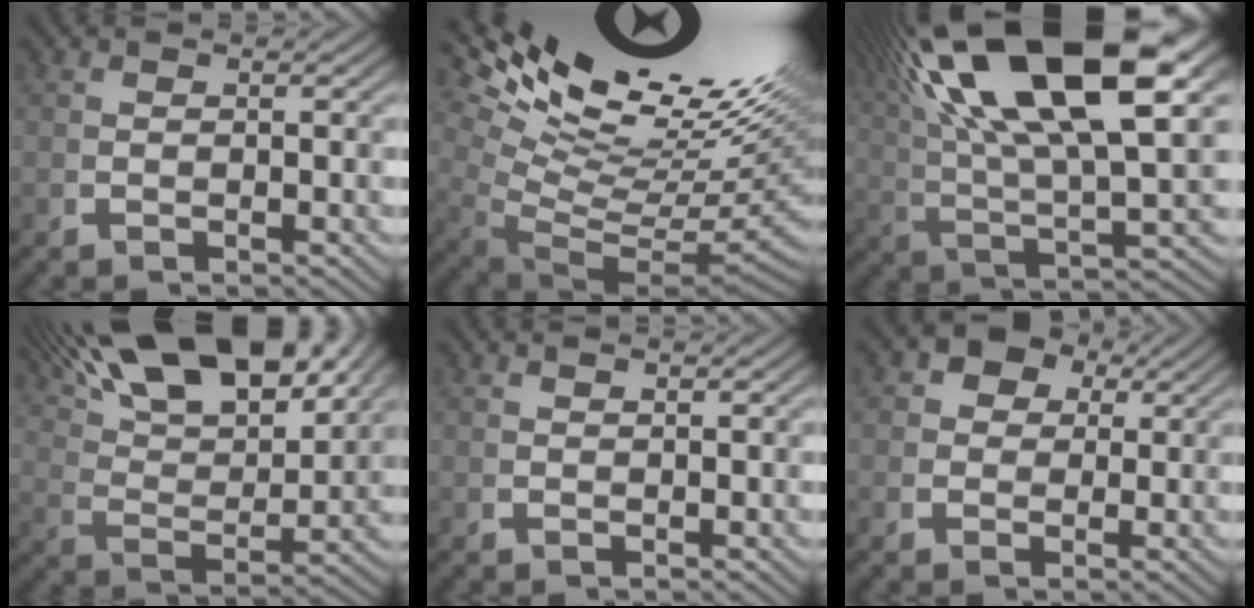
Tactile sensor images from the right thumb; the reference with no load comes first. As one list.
[{"total": 19.0, "force": [4.0, 10.6, 15.2], "torque": [-0.201, -0.017, 0.074]}, {"total": 16.4, "force": [4.3, 7.6, 13.9], "torque": [-0.238, -0.007, 0.080]}, {"total": 12.3, "force": [7.0, 5.8, 8.3], "torque": [-0.149, 0.005, 0.115]}, {"total": 0.8, "force": [0.7, -0.2, 0.0], "torque": [0.006, 0.003, 0.015]}, {"total": 4.7, "force": [2.1, 3.4, 2.4], "torque": [-0.049, -0.003, 0.033]}]